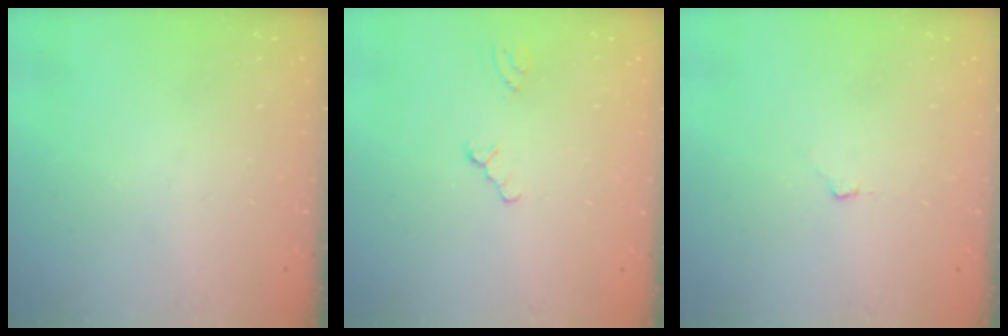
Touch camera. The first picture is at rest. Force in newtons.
{"total": 0.0}
{"total": 2.9, "press": 2.8, "slide": 0.4}